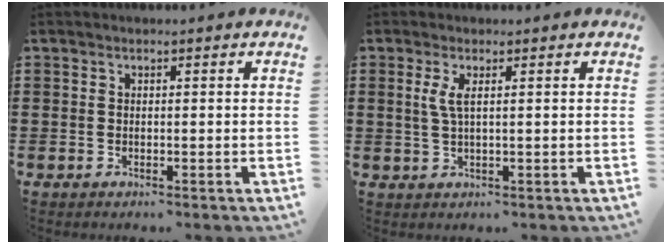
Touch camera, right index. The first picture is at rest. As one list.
[{"total": 2.6, "force": [0.7, 0.4, 2.4], "torque": [-0.050, 0.002, 0.012]}]